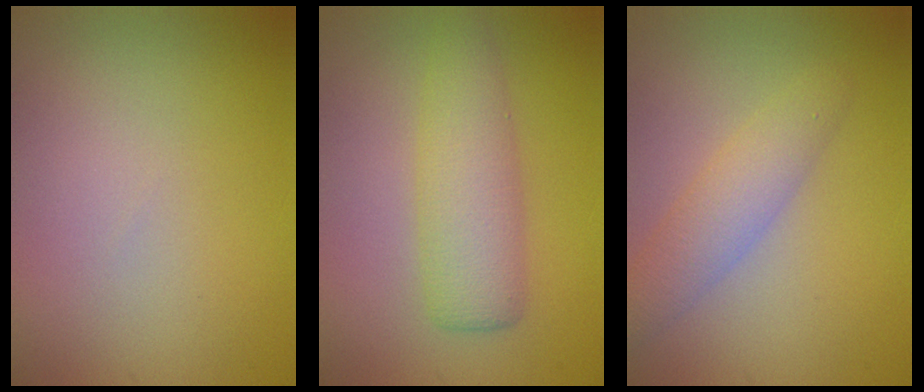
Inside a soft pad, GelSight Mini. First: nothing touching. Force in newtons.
{"total": 4.4, "press": 4.4, "slide": 0.2}
{"total": 3.0, "press": 3.0, "slide": 0.2}